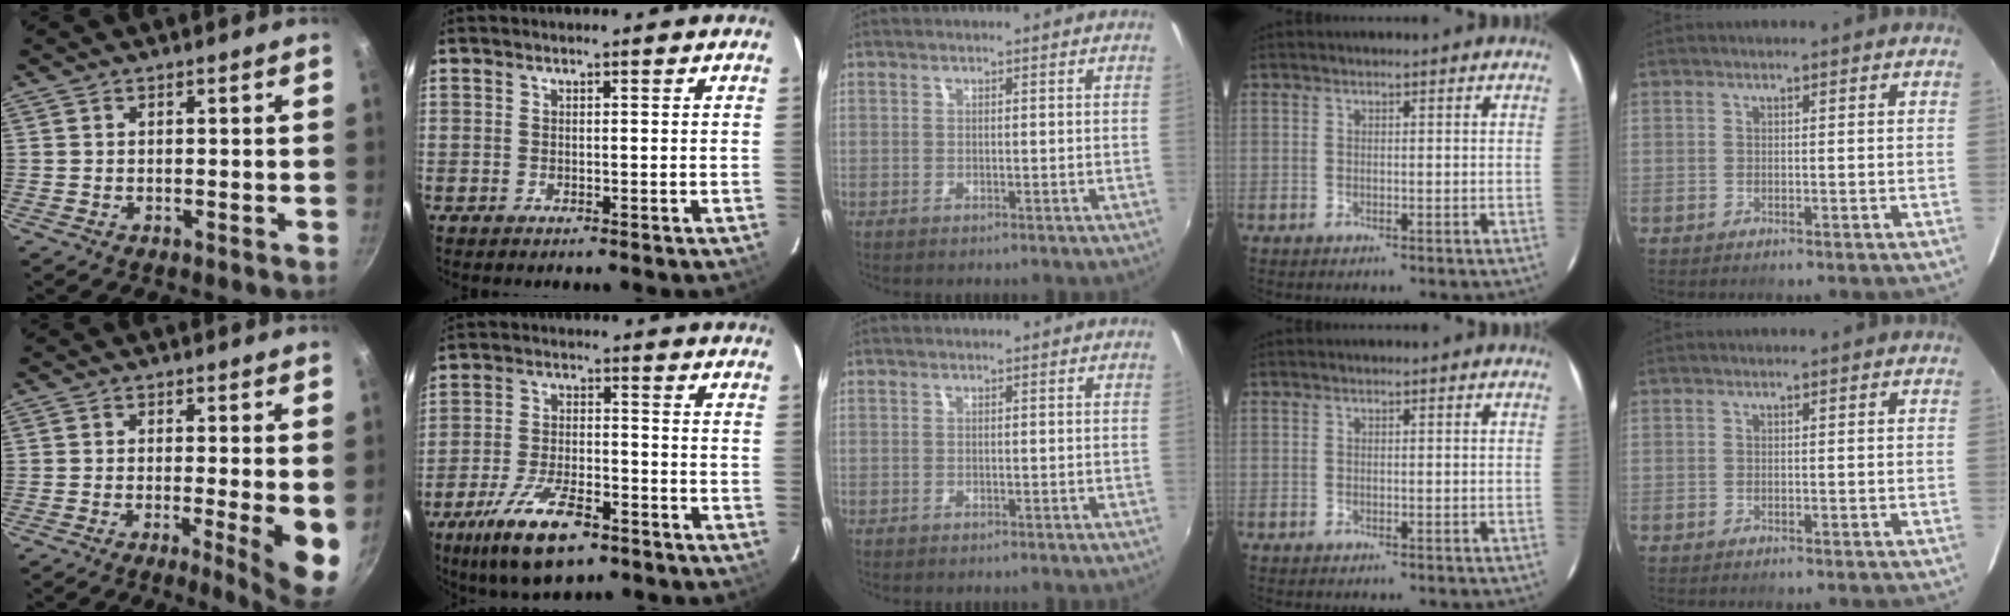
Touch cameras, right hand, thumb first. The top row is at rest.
{"thumb": {"total": 7.9, "force": [-1.1, 1.0, 7.7], "torque": [-0.104, -0.017, -0.014]}, "index": {"total": 13.3, "force": [-8.4, 4.7, 9.1], "torque": [-0.195, -0.022, -0.148]}}